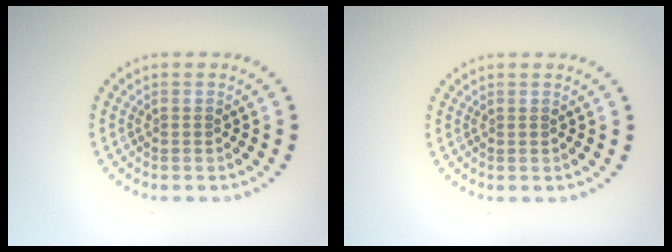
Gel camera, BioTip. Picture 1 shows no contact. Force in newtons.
{"total": 0.0}